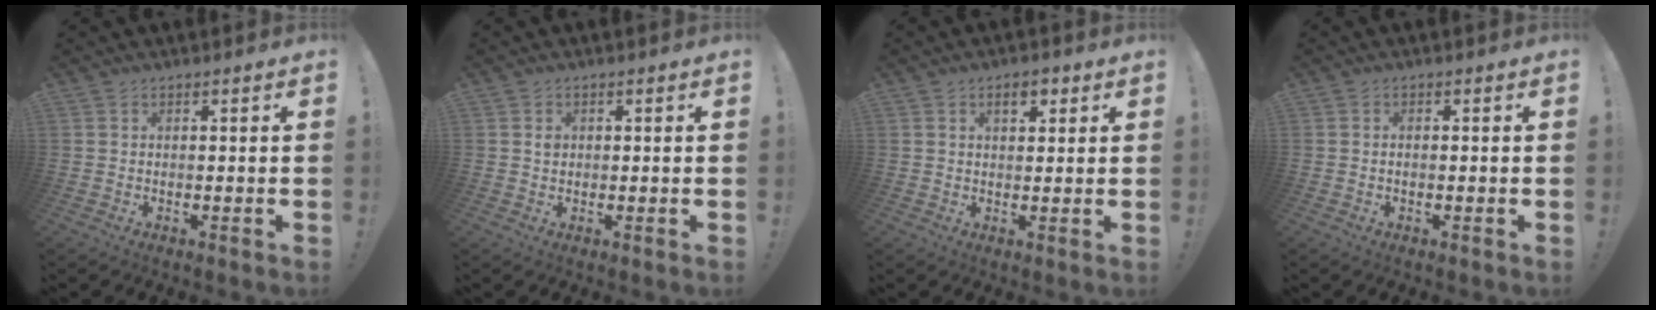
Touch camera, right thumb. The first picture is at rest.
{"total": 1.1, "force": [0.3, 1.0, 0.4], "torque": [-0.009, 0.001, 0.005]}
{"total": 4.0, "force": [1.9, 2.0, 2.9], "torque": [-0.029, -0.006, 0.028]}
{"total": 0.8, "force": [-0.4, 0.3, 0.6], "torque": [-0.017, 0.002, -0.006]}